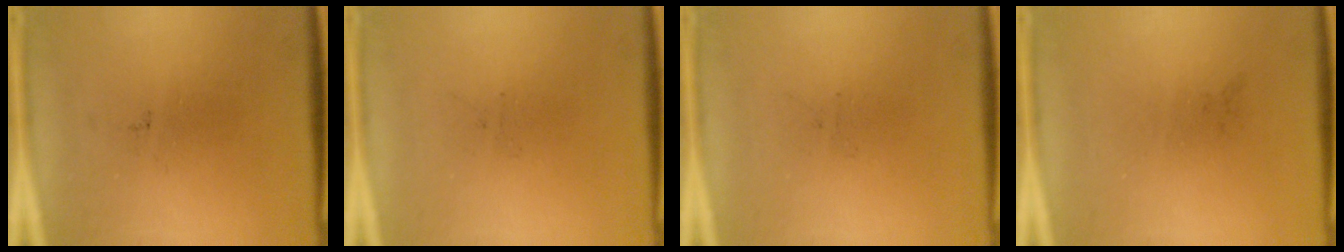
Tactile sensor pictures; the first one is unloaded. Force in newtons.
{"total": 0.0}
{"total": 0.0}
{"total": 0.0}